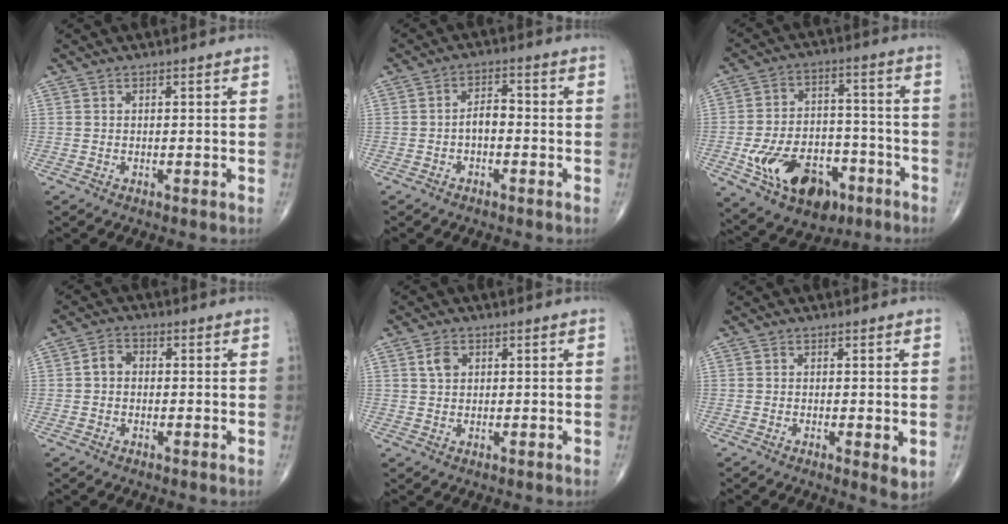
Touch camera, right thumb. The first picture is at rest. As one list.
[{"total": 3.4, "force": [-1.0, 1.9, 2.7], "torque": [-0.034, 0.020, -0.023]}, {"total": 17.1, "force": [-7.6, 10.6, 11.0], "torque": [-0.161, 0.046, -0.111]}, {"total": 3.1, "force": [-0.1, 2.5, 1.8], "torque": [-0.023, 0.015, -0.010]}, {"total": 2.9, "force": [1.0, 2.1, 1.8], "torque": [-0.027, 0.001, 0.019]}, {"total": 2.9, "force": [-0.4, 0.7, 2.7], "torque": [-0.043, -0.012, -0.010]}]